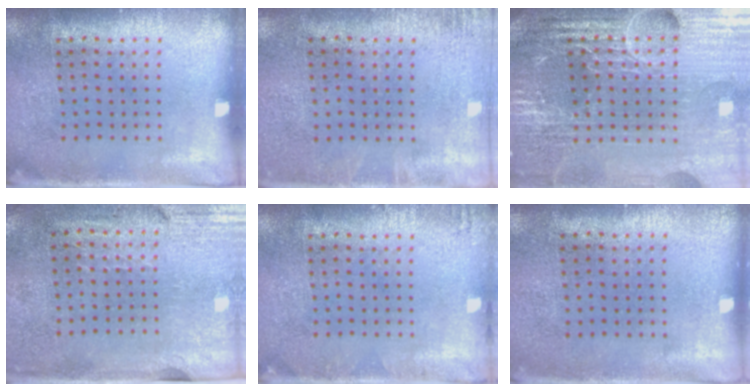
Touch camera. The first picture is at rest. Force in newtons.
{"total": 1.4, "press": 1.4, "slide": 0.2}
{"total": 6.4, "press": 5.6, "slide": 3.0}
{"total": 2.9, "press": 2.5, "slide": 1.5}
{"total": 1.0, "press": 1.0, "slide": 0.2}
{"total": 0.0}